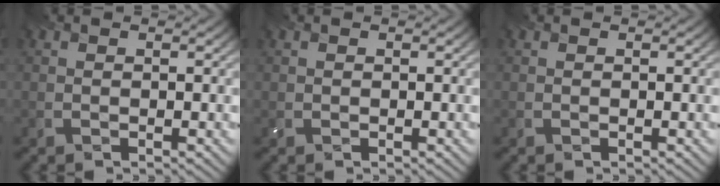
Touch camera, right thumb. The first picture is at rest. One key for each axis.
{"total": 0.0}
{"total": 0.0}